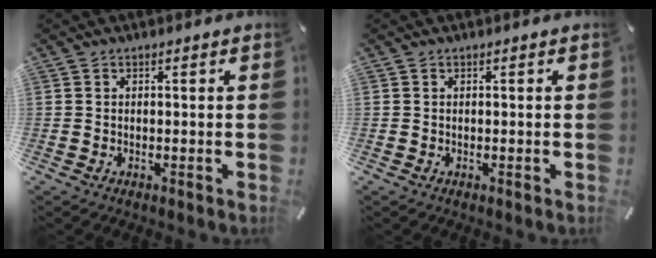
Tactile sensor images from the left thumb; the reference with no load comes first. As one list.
[{"total": 0.0}]